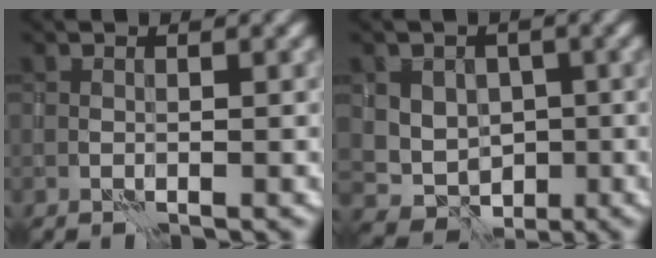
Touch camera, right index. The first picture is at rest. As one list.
[{"total": 4.9, "force": [0.3, 4.4, 2.2], "torque": [-0.016, 0.004, -0.001]}]